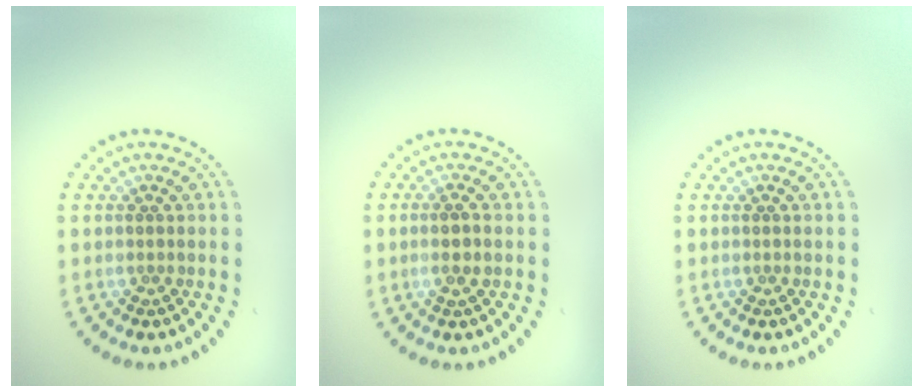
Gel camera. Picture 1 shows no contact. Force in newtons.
{"total": 1.3, "press": 1.2, "slide": 0.5}
{"total": 0.0}